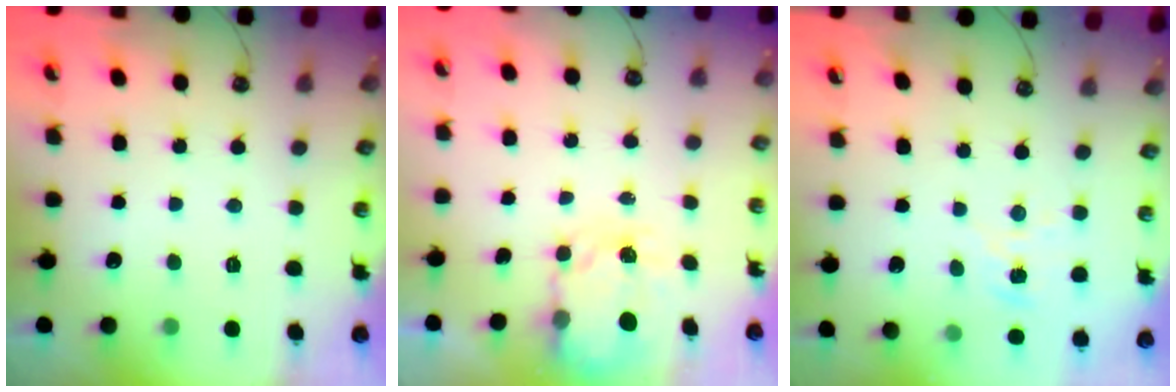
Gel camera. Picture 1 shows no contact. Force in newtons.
{"total": 3.9, "press": 3.9, "slide": 0.0}
{"total": 2.5, "press": 2.5, "slide": 0.3}